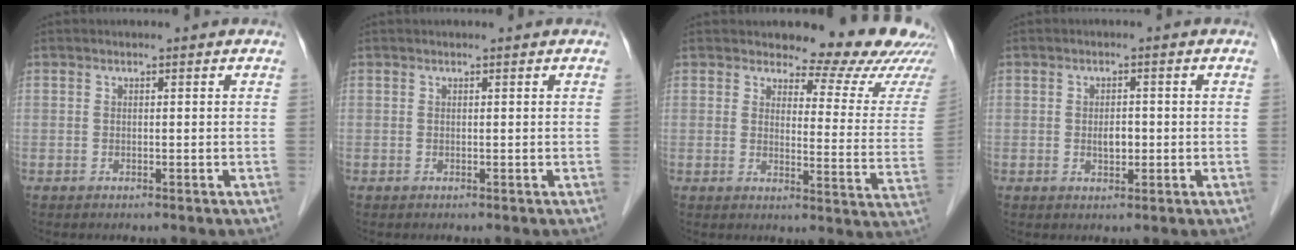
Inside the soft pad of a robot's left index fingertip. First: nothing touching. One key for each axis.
{"total": 0.7, "fx": 0.6, "fy": 0.1, "fz": 0.2, "tx": -0.003, "ty": 0.012, "tz": 0.010}
{"total": 14.2, "fx": 13.4, "fy": 2.2, "fz": 4.0, "tx": -0.033, "ty": -0.083, "tz": 0.126}
{"total": 2.3, "fx": -0.3, "fy": 1.3, "fz": 1.9, "tx": -0.033, "ty": 0.001, "tz": -0.002}